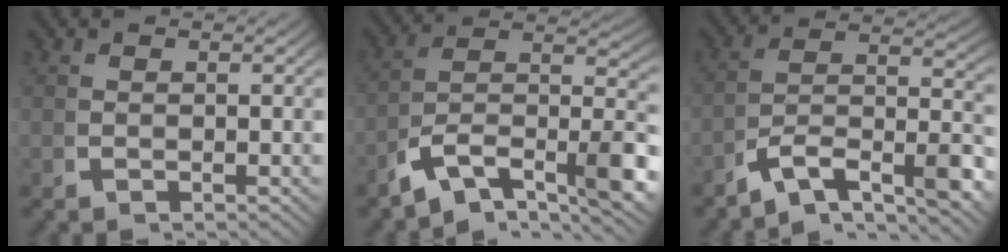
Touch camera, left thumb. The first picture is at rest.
{"total": 13.2, "force": [-3.3, 9.1, 8.9], "torque": [-0.166, -0.044, -0.044]}
{"total": 10.5, "force": [-4.0, 6.9, 6.8], "torque": [-0.132, -0.040, -0.057]}